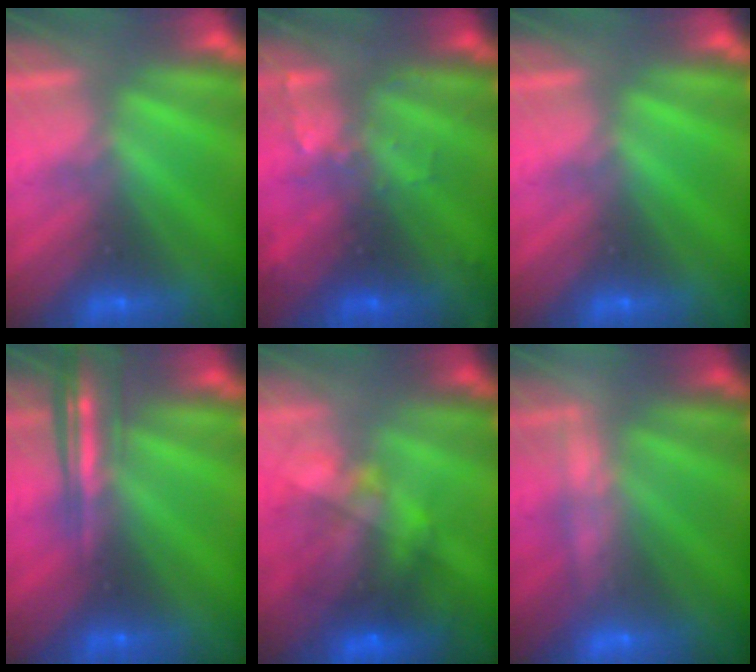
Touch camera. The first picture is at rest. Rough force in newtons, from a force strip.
{"total": 3.1}
{"total": 0.0}
{"total": 7.6}
{"total": 8.8}
{"total": 2.3}